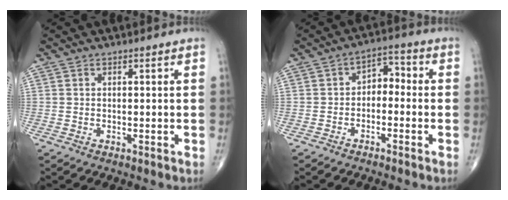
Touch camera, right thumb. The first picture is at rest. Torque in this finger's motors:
{"motor_torque": [0.10, -0.13, 0.30, -0.16, 0.01]}